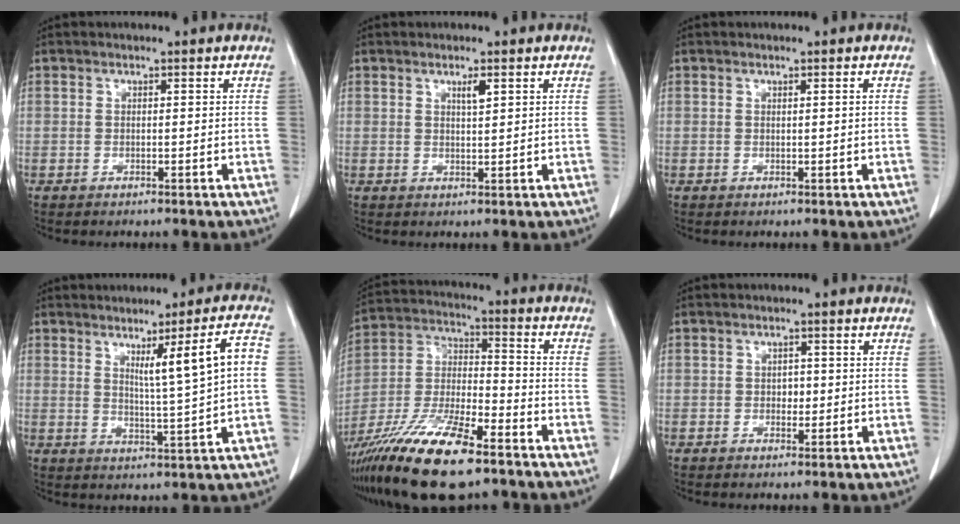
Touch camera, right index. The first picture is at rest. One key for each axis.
{"total": 2.0, "fx": 1.2, "fy": 0.2, "fz": 1.6, "tx": -0.026, "ty": -0.007, "tz": 0.018}
{"total": 1.0, "fx": 0.4, "fy": -0.1, "fz": 0.9, "tx": -0.012, "ty": -0.002, "tz": 0.006}
{"total": 8.9, "fx": 2.2, "fy": -0.9, "fz": 8.6, "tx": -0.133, "ty": -0.004, "tz": 0.040}
{"total": 17.9, "fx": -11.9, "fy": 3.6, "fz": 12.9, "tx": -0.275, "ty": -0.025, "tz": -0.219}
{"total": 1.6, "fx": 0.2, "fy": 1.1, "fz": 1.1, "tx": -0.009, "ty": 0.001, "tz": 0.002}